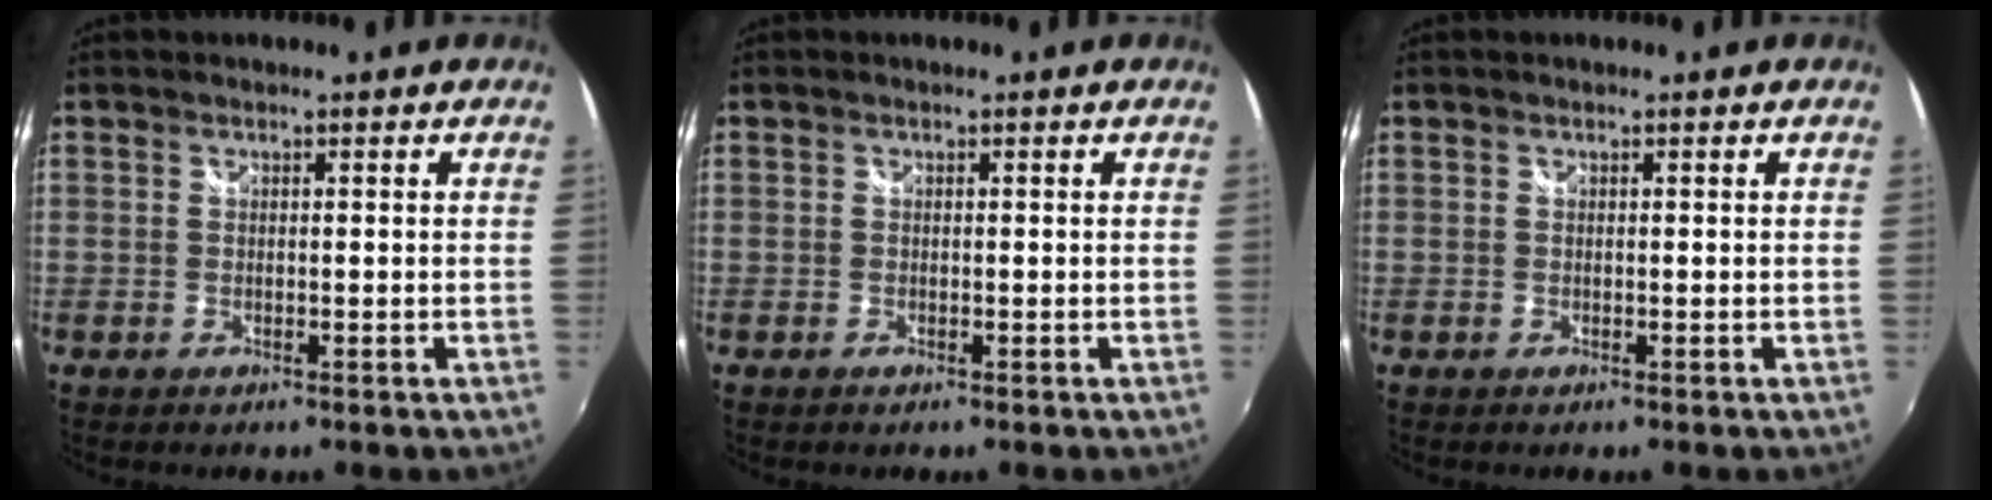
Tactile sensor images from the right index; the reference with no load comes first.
{"total": 0.0}
{"total": 0.0}